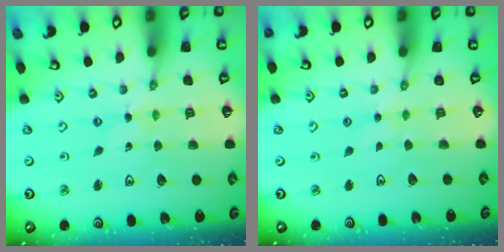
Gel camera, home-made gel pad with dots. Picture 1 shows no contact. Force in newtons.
{"total": 2.8, "press": 2.8, "slide": 0.4}